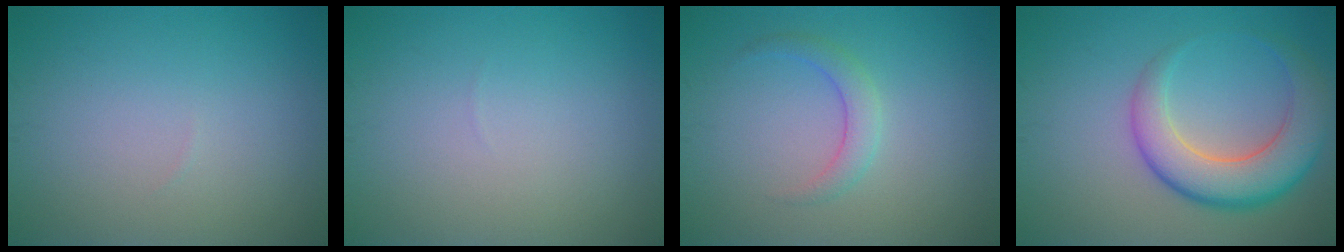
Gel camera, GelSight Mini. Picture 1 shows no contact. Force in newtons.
{"total": 0.0}
{"total": 2.0, "press": 2.0, "slide": 0.1}
{"total": 6.5, "press": 6.5, "slide": 0.2}